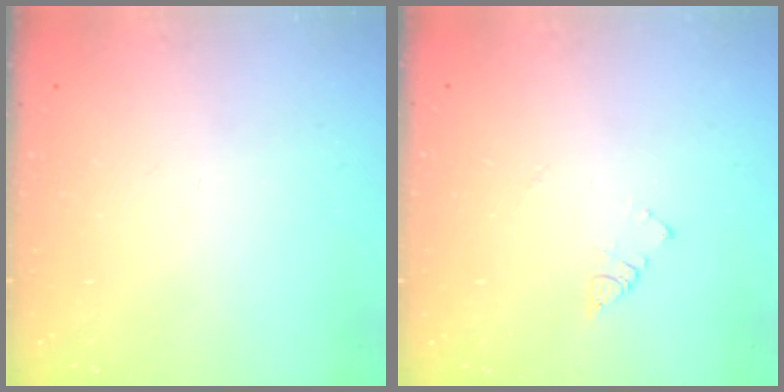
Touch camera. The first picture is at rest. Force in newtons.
{"total": 3.9, "press": 3.9, "slide": 0.4}